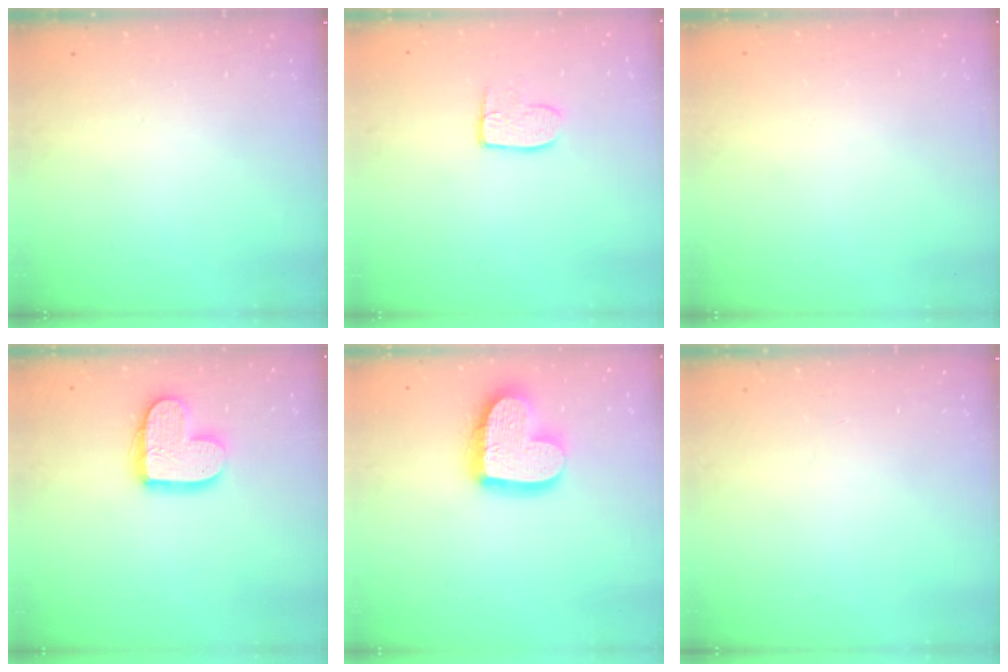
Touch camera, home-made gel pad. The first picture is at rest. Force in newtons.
{"total": 6.2, "press": 6.2, "slide": 0.4}
{"total": 0.0}
{"total": 13.8, "press": 13.8, "slide": 0.9}
{"total": 17.2, "press": 17.1, "slide": 1.4}
{"total": 0.0}